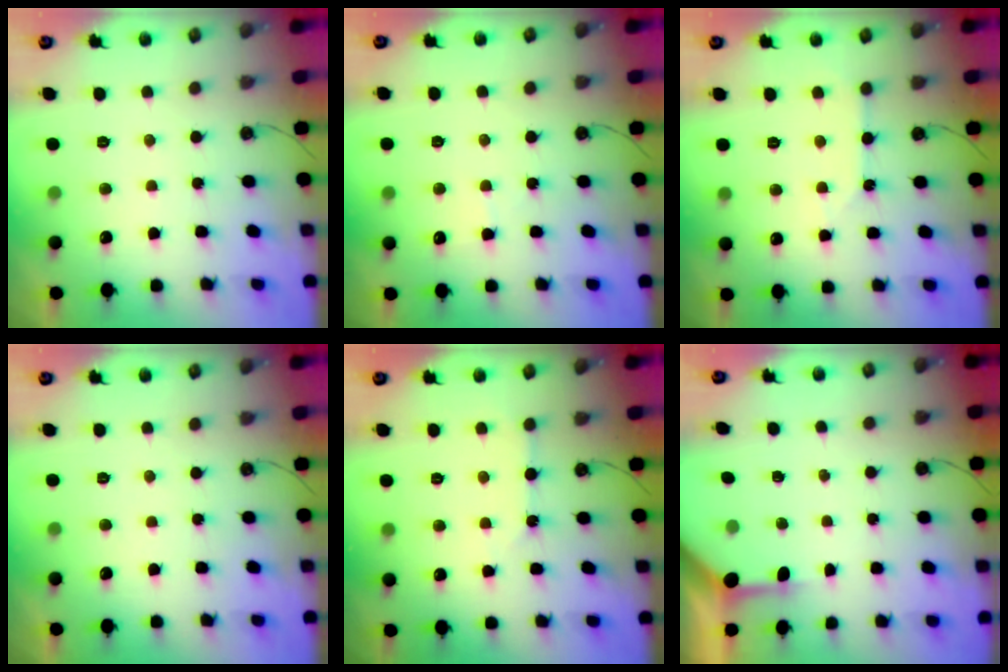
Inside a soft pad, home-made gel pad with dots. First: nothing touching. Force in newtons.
{"total": 5.0, "press": 4.9, "slide": 0.6}
{"total": 2.1, "press": 2.1, "slide": 0.3}
{"total": 0.0}
{"total": 3.9, "press": 3.8, "slide": 0.6}
{"total": 3.2, "press": 3.2, "slide": 0.4}